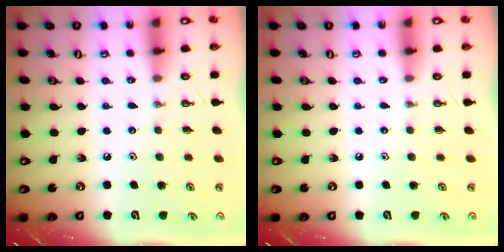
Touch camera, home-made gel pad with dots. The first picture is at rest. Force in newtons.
{"total": 0.0}